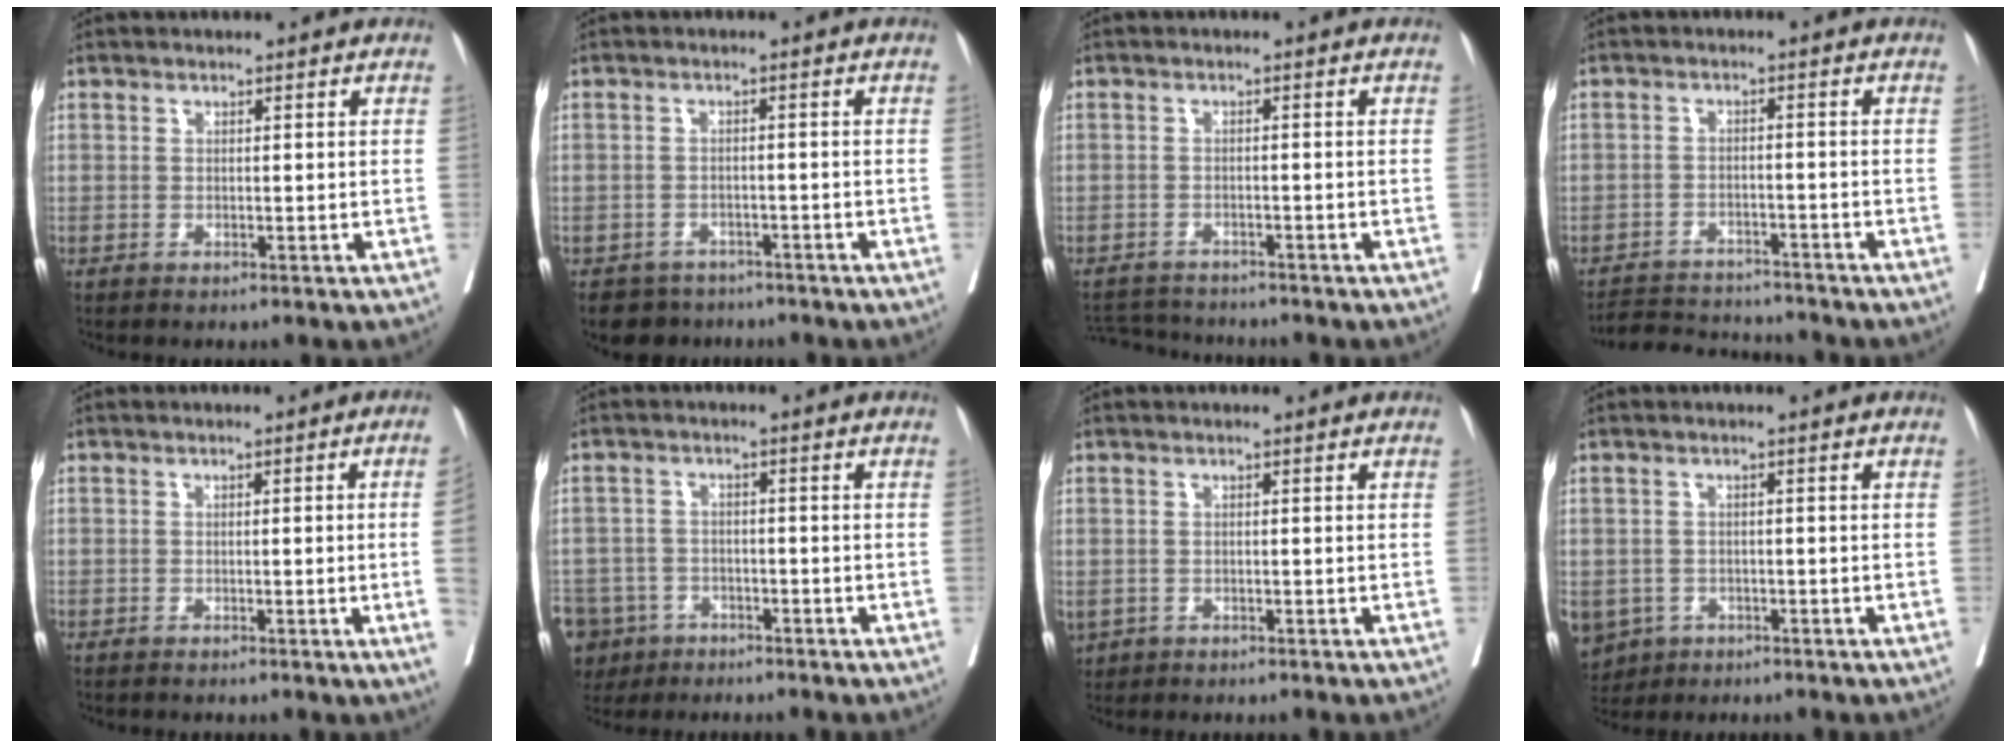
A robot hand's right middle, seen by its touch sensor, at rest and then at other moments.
{"total": 4.6, "force": [-3.9, 2.5, 0.0], "torque": [0.006, 0.002, -0.062]}
{"total": 5.8, "force": [-5.7, 0.4, 0.7], "torque": [-0.009, -0.006, -0.094]}
{"total": 7.4, "force": [-7.2, 1.6, 0.4], "torque": [-0.004, 0.006, -0.116]}
{"total": 4.2, "force": [-0.7, -1.4, 3.9], "torque": [-0.045, -0.005, -0.009]}
{"total": 12.2, "force": [-7.5, 9.2, 3.0], "torque": [-0.108, -0.004, -0.115]}
{"total": 2.5, "force": [-1.5, 1.9, 0.6], "torque": [-0.017, 0.000, -0.022]}
{"total": 8.1, "force": [-4.2, 6.6, 2.0], "torque": [-0.064, -0.001, -0.060]}